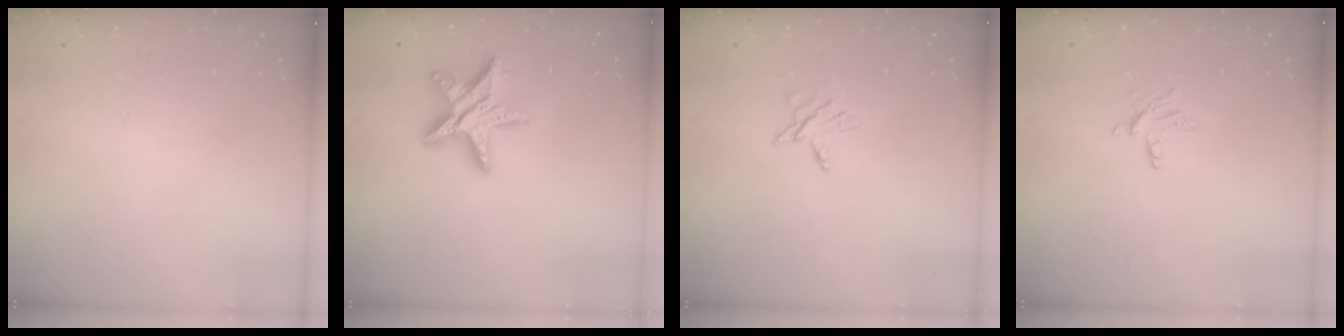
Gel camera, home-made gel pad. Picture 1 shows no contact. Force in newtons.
{"total": 14.0, "press": 14.0, "slide": 1.0}
{"total": 5.0, "press": 4.9, "slide": 0.6}
{"total": 3.4, "press": 3.4, "slide": 0.4}